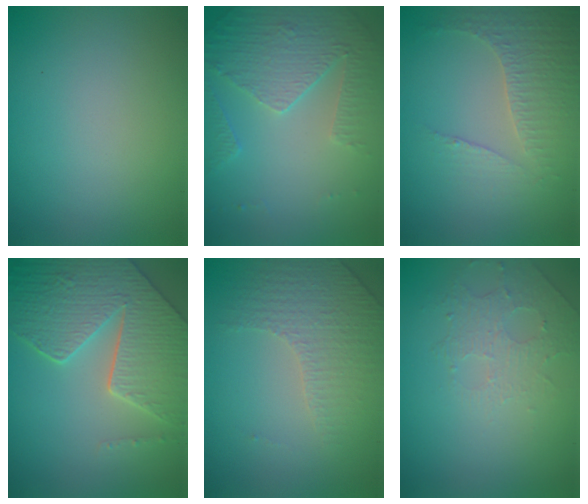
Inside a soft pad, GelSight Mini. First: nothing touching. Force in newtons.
{"total": 5.0, "press": 3.5, "slide": 3.6}
{"total": 4.2, "press": 3.0, "slide": 2.9}
{"total": 8.3, "press": 6.1, "slide": 5.6}
{"total": 4.3, "press": 2.9, "slide": 3.2}
{"total": 1.6, "press": 1.2, "slide": 1.0}